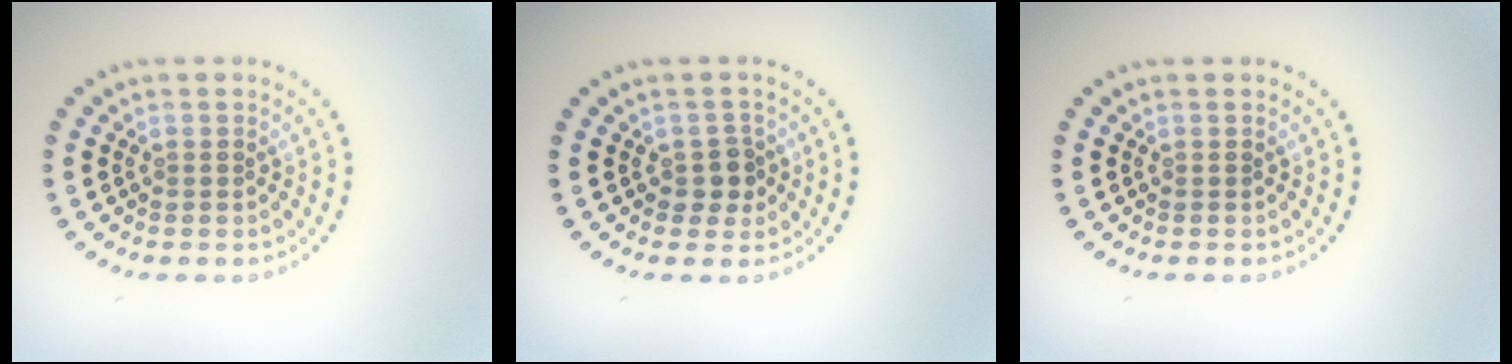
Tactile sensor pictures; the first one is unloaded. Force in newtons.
{"total": 1.9, "press": 1.6, "slide": 1.0}
{"total": 0.0}